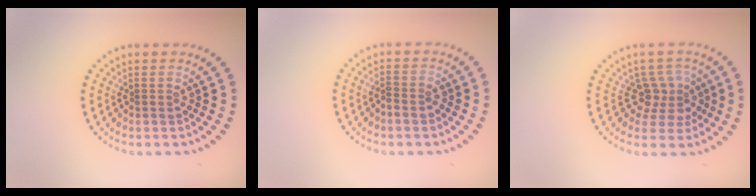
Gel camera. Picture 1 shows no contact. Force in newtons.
{"total": 1.1, "press": 1.0, "slide": 0.4}
{"total": 2.8, "press": 2.1, "slide": 1.8}